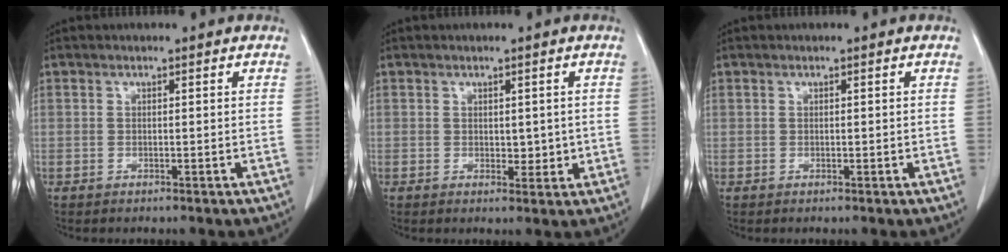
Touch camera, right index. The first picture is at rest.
{"total": 2.5, "force": [0.2, 1.6, 1.9], "torque": [-0.019, -0.002, 0.010]}
{"total": 0.0}